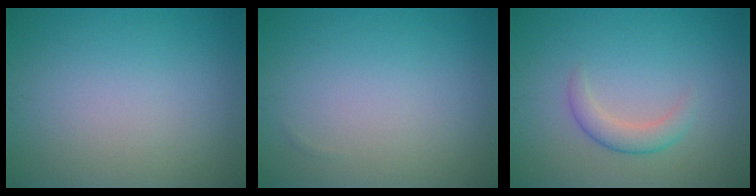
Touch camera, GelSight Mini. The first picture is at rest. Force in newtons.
{"total": 0.0}
{"total": 2.3, "press": 2.3, "slide": 0.1}